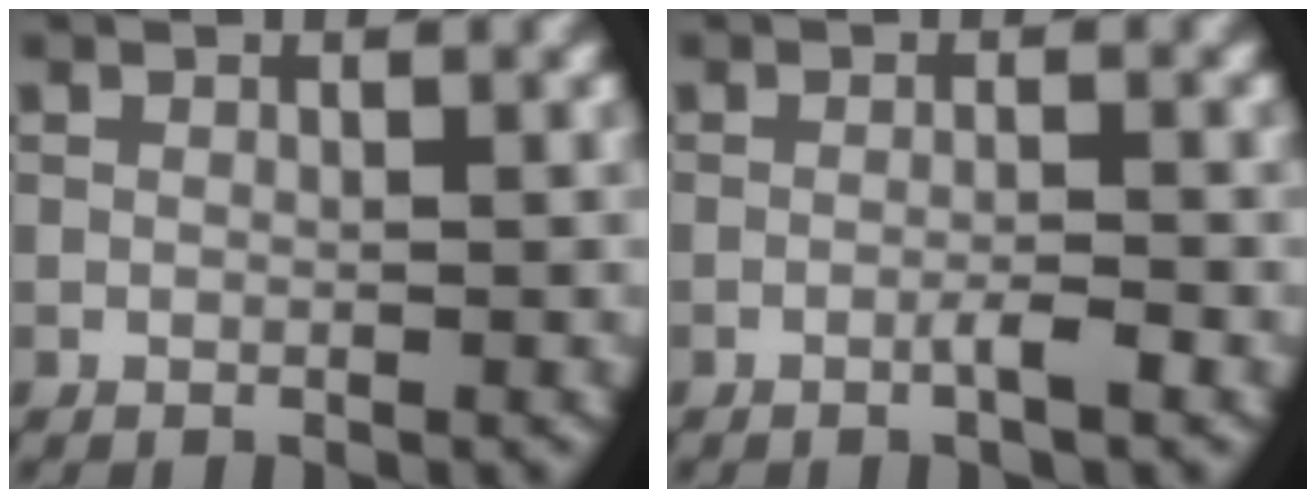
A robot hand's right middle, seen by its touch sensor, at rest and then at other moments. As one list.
[{"total": 1.6, "force": [-0.7, 0.1, 1.4], "torque": [-0.023, 0.000, -0.016]}]